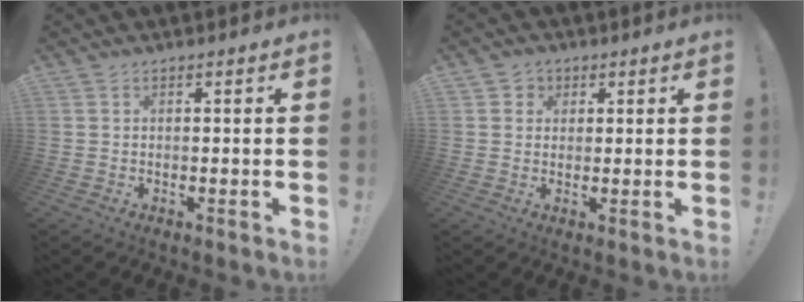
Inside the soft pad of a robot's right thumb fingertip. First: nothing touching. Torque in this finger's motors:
{"motor_torque": [-0.45, 0.23, -0.14, -0.15, 0.07]}